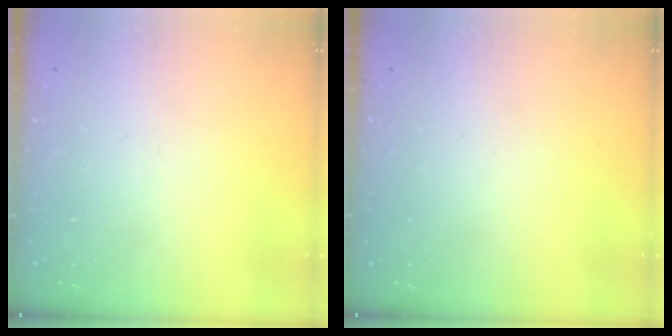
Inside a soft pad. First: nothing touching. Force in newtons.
{"total": 0.0}